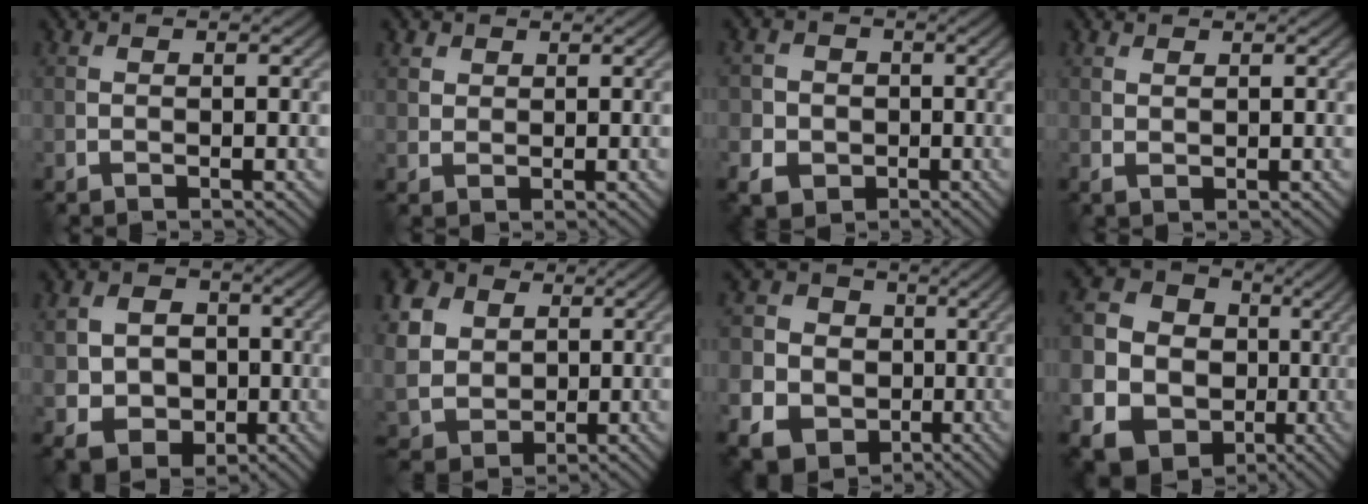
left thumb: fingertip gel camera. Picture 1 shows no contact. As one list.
[{"total": 2.0, "force": [1.3, 1.4, 0.5], "torque": [-0.016, -0.003, 0.032]}, {"total": 5.8, "force": [-1.4, 5.5, 1.4], "torque": [-0.048, 0.000, -0.048]}, {"total": 1.0, "force": [0.7, 0.4, 0.5], "torque": [-0.014, -0.002, 0.019]}, {"total": 7.4, "force": [-0.2, 6.6, 3.5], "torque": [-0.106, -0.004, -0.007]}, {"total": 10.5, "force": [3.3, 8.3, 5.5], "torque": [-0.190, 0.015, 0.072]}, {"total": 10.3, "force": [-1.0, 9.6, 3.4], "torque": [-0.127, -0.006, -0.033]}, {"total": 18.4, "force": [-2.6, 16.9, 6.7], "torque": [-0.205, -0.003, -0.067]}]